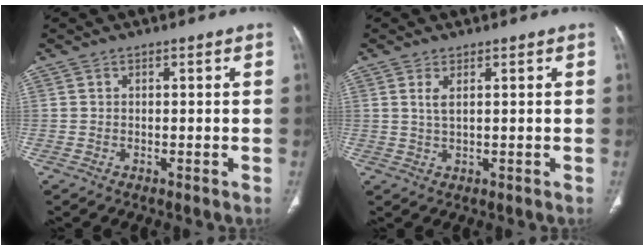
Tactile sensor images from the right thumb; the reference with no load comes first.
{"total": 2.1, "force": [0.9, 0.7, 1.8], "torque": [-0.044, -0.005, 0.025]}